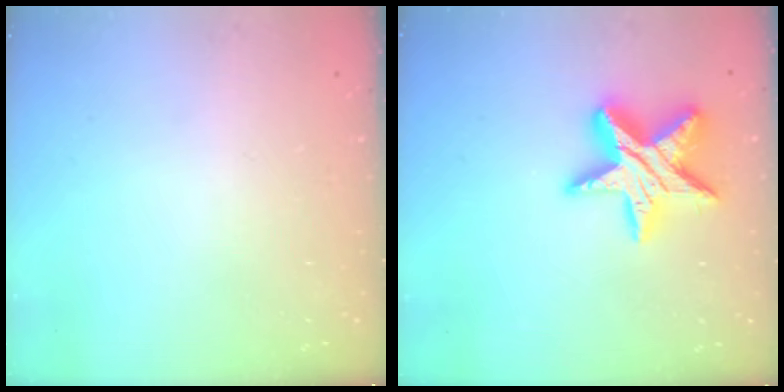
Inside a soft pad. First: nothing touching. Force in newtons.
{"total": 16.9, "press": 16.9, "slide": 1.3}